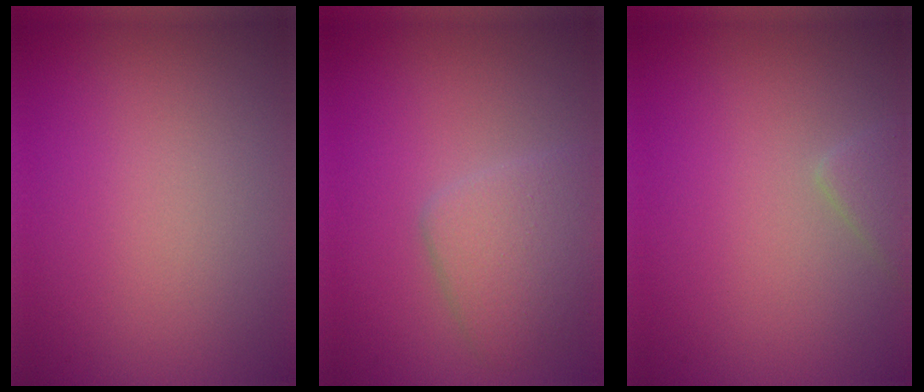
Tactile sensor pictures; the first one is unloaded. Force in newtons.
{"total": 3.6, "press": 3.6, "slide": 0.1}
{"total": 1.5, "press": 1.5, "slide": 0.1}